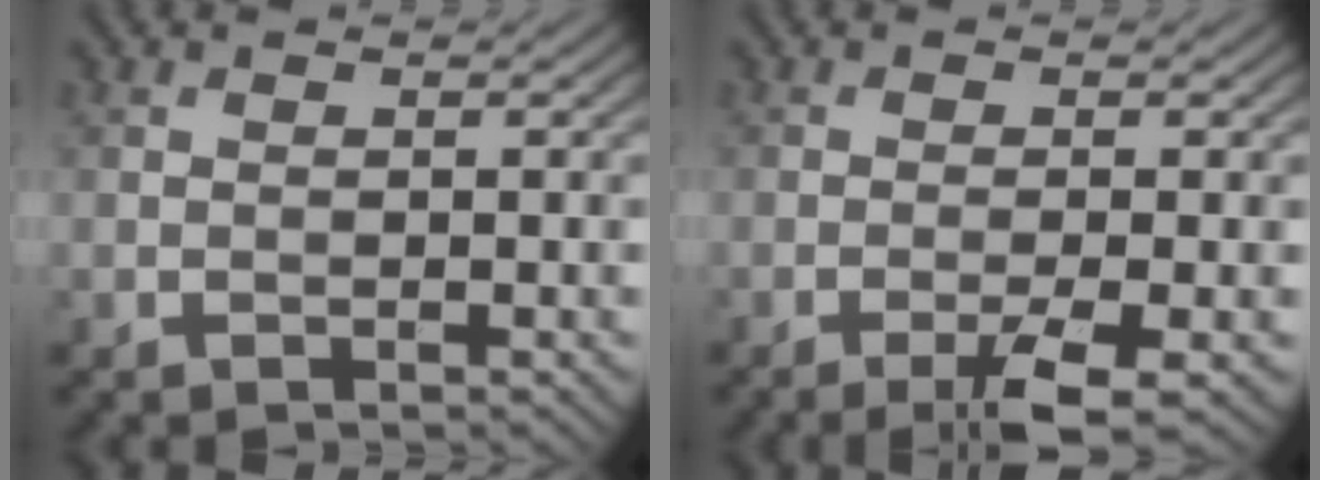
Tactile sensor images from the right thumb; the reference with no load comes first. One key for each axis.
{"total": 3.8, "fx": -1.9, "fy": 0.3, "fz": 3.3, "tx": -0.056, "ty": 0.005, "tz": -0.040}